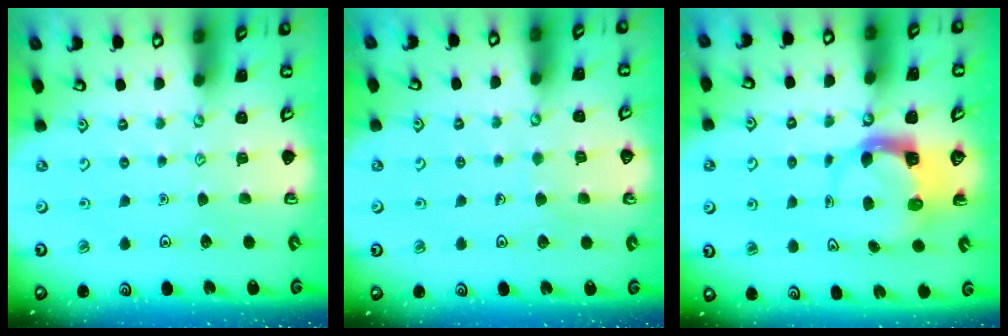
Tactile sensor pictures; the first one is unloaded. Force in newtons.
{"total": 4.3, "press": 4.2, "slide": 0.3}
{"total": 3.7, "press": 3.7, "slide": 0.5}